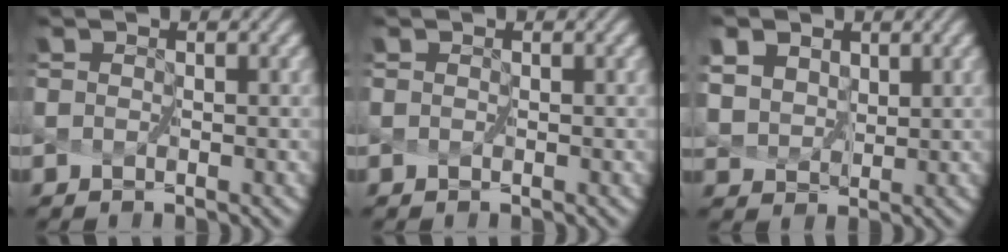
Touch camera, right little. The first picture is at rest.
{"total": 0.0}
{"total": 6.5, "force": [4.0, 4.4, 2.5], "torque": [-0.036, 0.021, 0.044]}